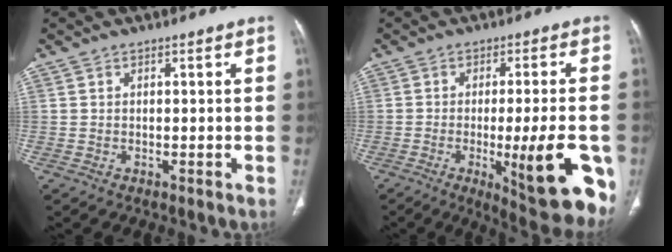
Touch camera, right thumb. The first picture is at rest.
{"total": 17.5, "force": [-4.7, 4.7, 16.2], "torque": [-0.170, -0.008, -0.045]}